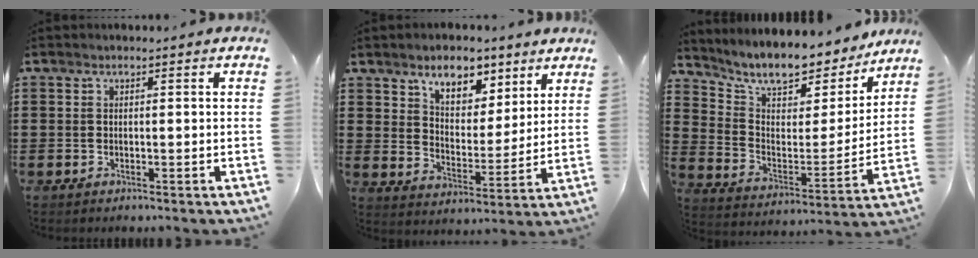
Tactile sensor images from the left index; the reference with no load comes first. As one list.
[{"total": 7.0, "force": [5.4, 3.6, 2.5], "torque": [-0.054, -0.015, 0.093]}, {"total": 9.1, "force": [8.4, 2.4, 2.8], "torque": [-0.073, -0.065, 0.139]}]